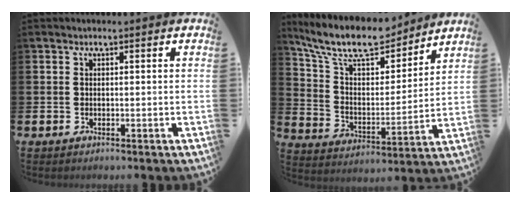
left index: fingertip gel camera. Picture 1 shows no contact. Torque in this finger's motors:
{"motor_torque": [0.28, -0.50, 0.92, 0.21]}